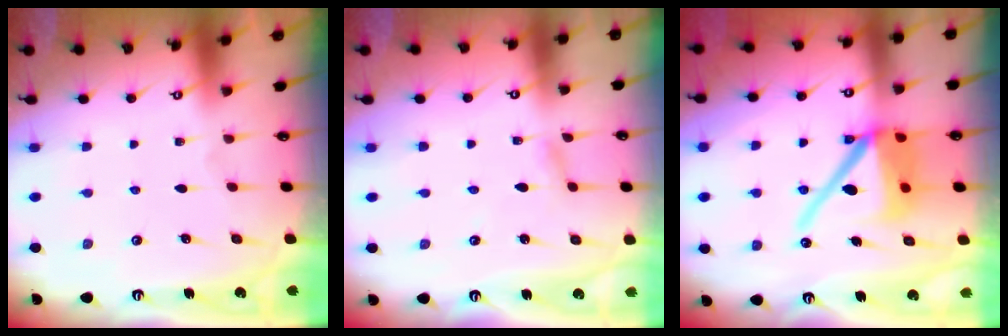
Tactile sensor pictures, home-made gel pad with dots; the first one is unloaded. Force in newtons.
{"total": 2.3, "press": 2.3, "slide": 0.2}
{"total": 15.2, "press": 15.1, "slide": 2.1}